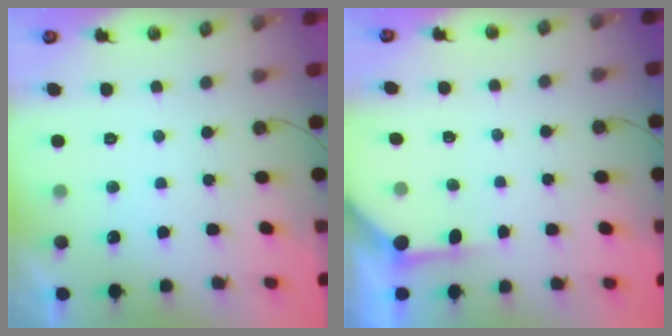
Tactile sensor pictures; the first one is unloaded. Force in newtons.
{"total": 3.6, "press": 3.5, "slide": 0.5}